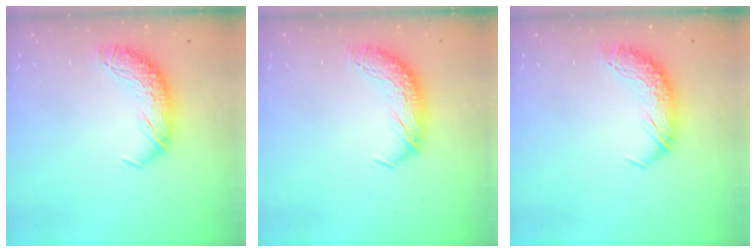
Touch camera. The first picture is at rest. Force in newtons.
{"total": 0.0}
{"total": 0.0}